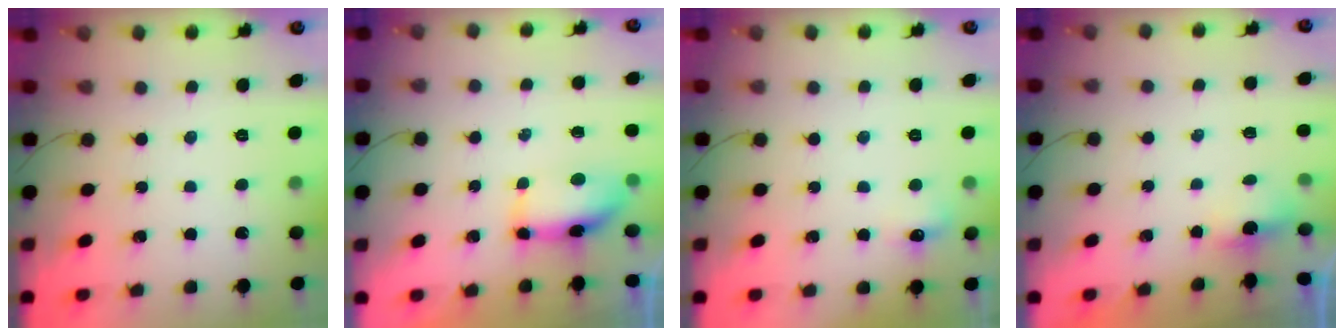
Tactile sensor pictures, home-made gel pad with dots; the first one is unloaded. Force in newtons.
{"total": 6.9, "press": 6.8, "slide": 1.0}
{"total": 6.3, "press": 6.0, "slide": 1.9}
{"total": 2.7, "press": 2.6, "slide": 0.7}